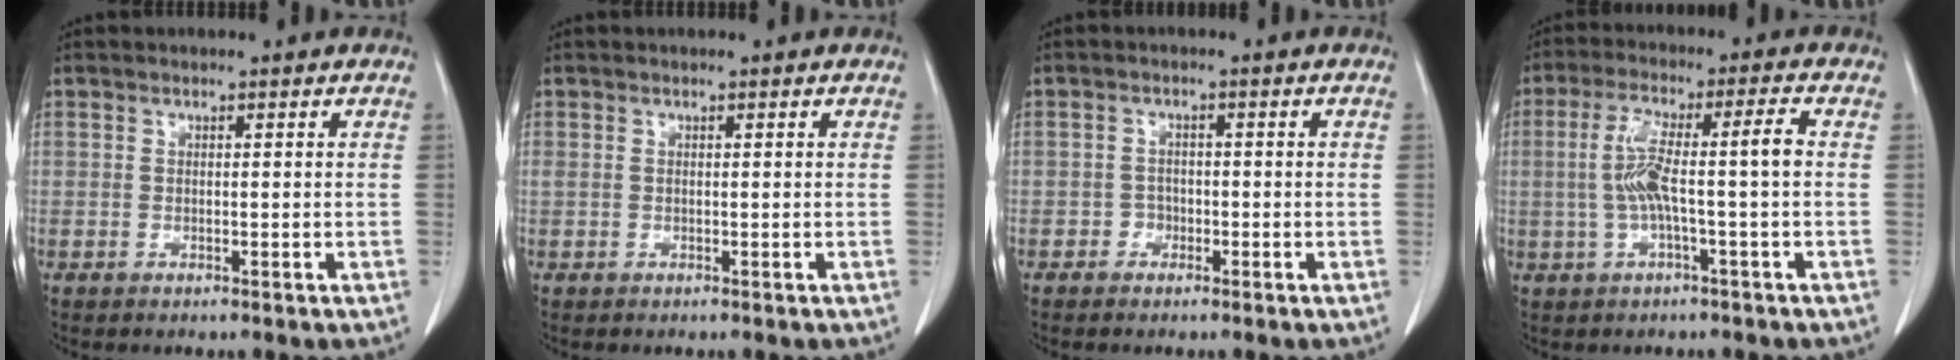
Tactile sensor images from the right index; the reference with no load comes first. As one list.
[{"total": 0.0}, {"total": 1.5, "force": [-0.9, 1.2, 0.3], "torque": [0.003, 0.007, -0.018]}, {"total": 7.7, "force": [-0.5, 0.2, 7.7], "torque": [-0.155, 0.027, -0.007]}]